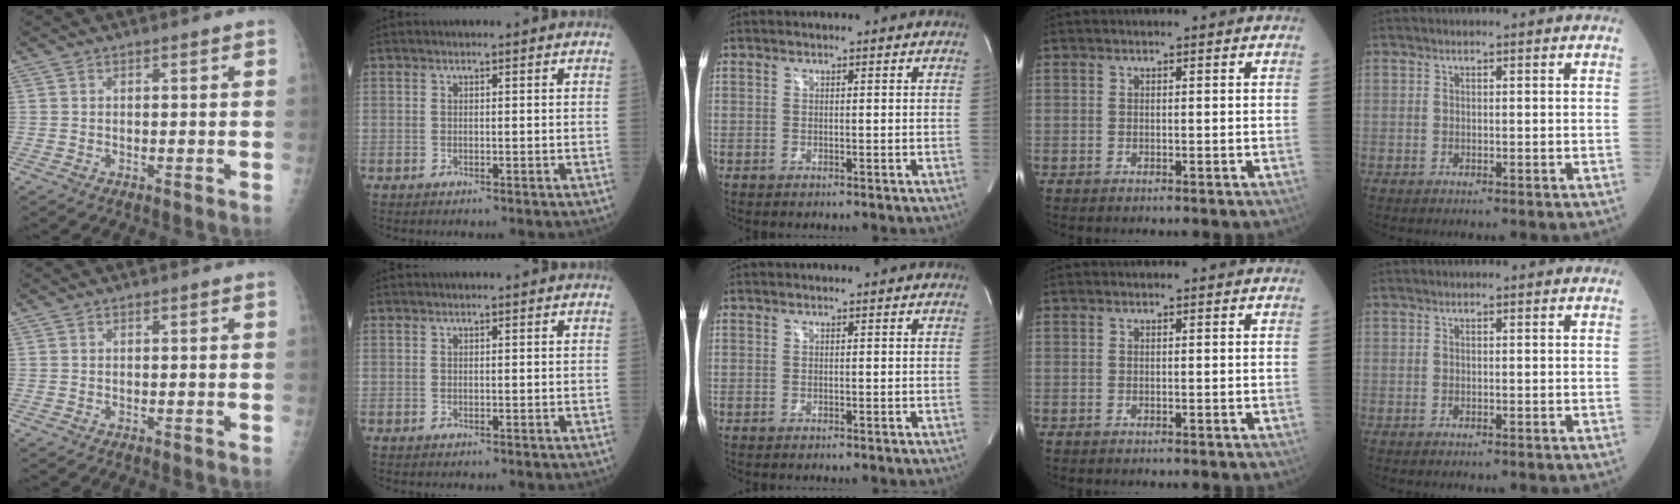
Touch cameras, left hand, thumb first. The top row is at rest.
{}